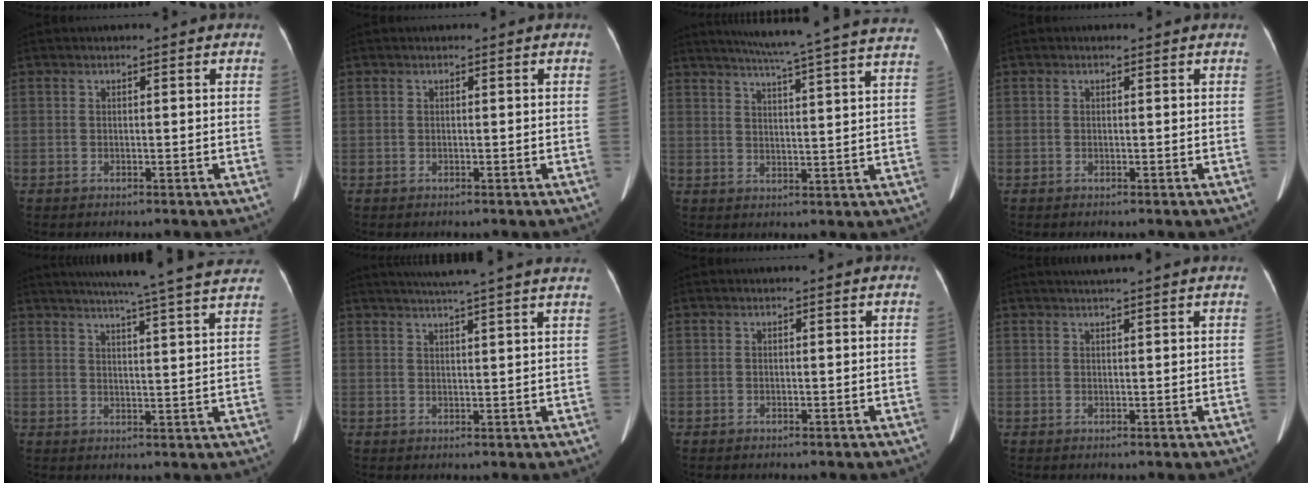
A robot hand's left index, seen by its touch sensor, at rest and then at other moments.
{"total": 0.0}
{"total": 23.9, "force": [21.4, -0.9, 10.6], "torque": [-0.168, -0.038, 0.261]}
{"total": 0.0}
{"total": 22.6, "force": [20.3, -0.4, 9.9], "torque": [-0.157, -0.015, 0.250]}
{"total": 14.5, "force": [12.5, -0.9, 7.2], "torque": [-0.120, 0.011, 0.154]}
{"total": 0.0}
{"total": 4.8, "force": [4.3, -0.7, 2.2], "torque": [-0.029, 0.025, 0.055]}